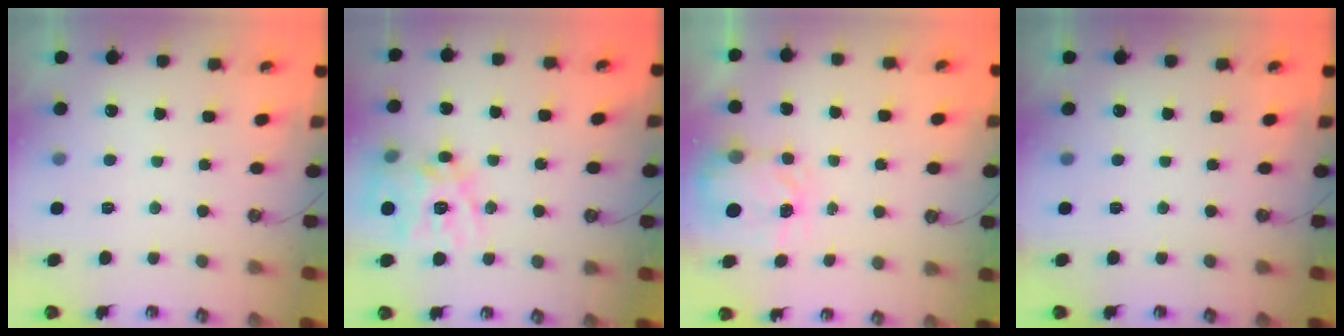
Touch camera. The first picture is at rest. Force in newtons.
{"total": 17.9, "press": 17.8, "slide": 2.3}
{"total": 3.6, "press": 3.5, "slide": 0.6}
{"total": 0.0}